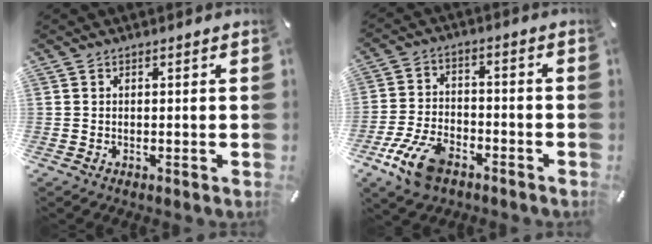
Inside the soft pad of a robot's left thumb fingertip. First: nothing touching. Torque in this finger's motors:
{"motor_torque": [0.87, 2.17, 0.73, 0.65, 0.32]}